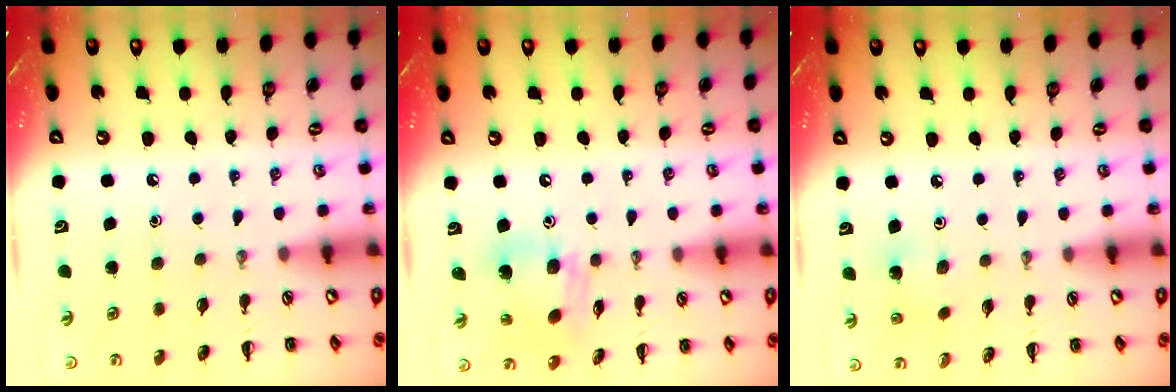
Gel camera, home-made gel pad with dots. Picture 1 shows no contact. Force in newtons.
{"total": 11.9, "press": 11.8, "slide": 1.5}
{"total": 3.1, "press": 2.9, "slide": 1.0}